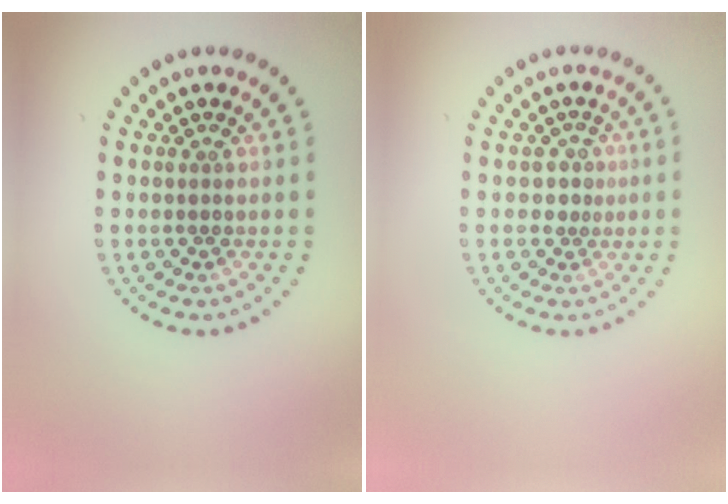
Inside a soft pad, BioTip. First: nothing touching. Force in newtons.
{"total": 1.7, "press": 1.3, "slide": 1.1}